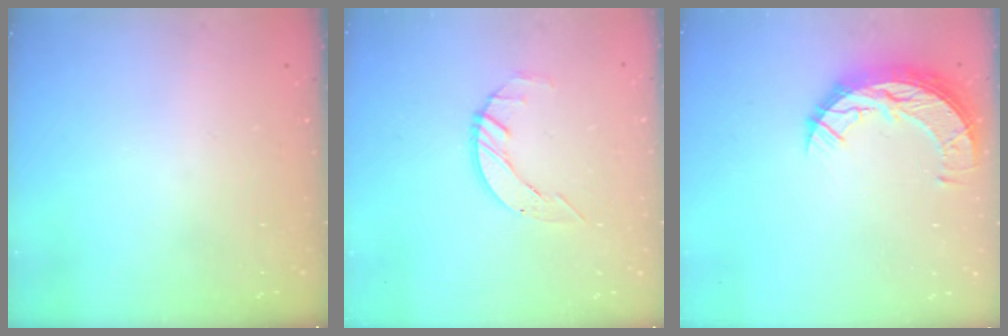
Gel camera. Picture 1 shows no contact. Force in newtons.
{"total": 3.4, "press": 3.4, "slide": 0.4}
{"total": 10.7, "press": 10.7, "slide": 0.8}